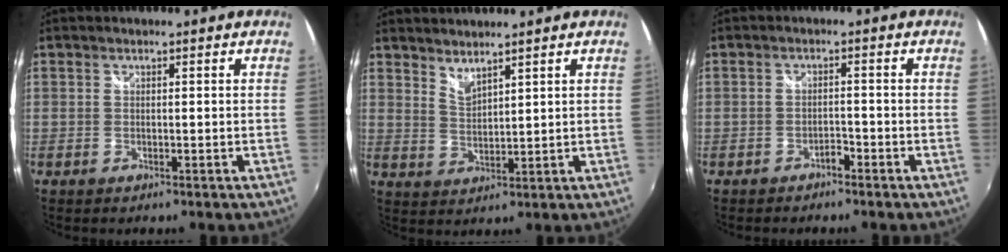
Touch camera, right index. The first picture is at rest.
{"total": 3.7, "force": [3.4, 0.4, 1.4], "torque": [-0.022, -0.004, 0.059]}
{"total": 1.7, "force": [-1.5, 0.6, 0.6], "torque": [-0.012, 0.002, -0.026]}